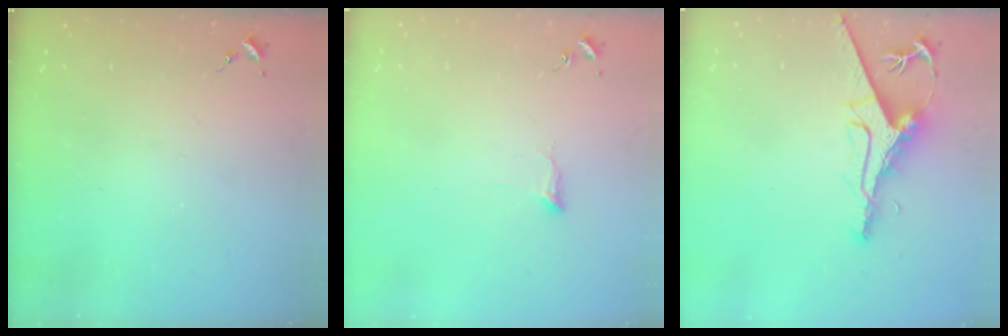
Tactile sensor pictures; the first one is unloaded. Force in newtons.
{"total": 4.7, "press": 4.7, "slide": 0.7}
{"total": 9.8, "press": 9.7, "slide": 1.1}